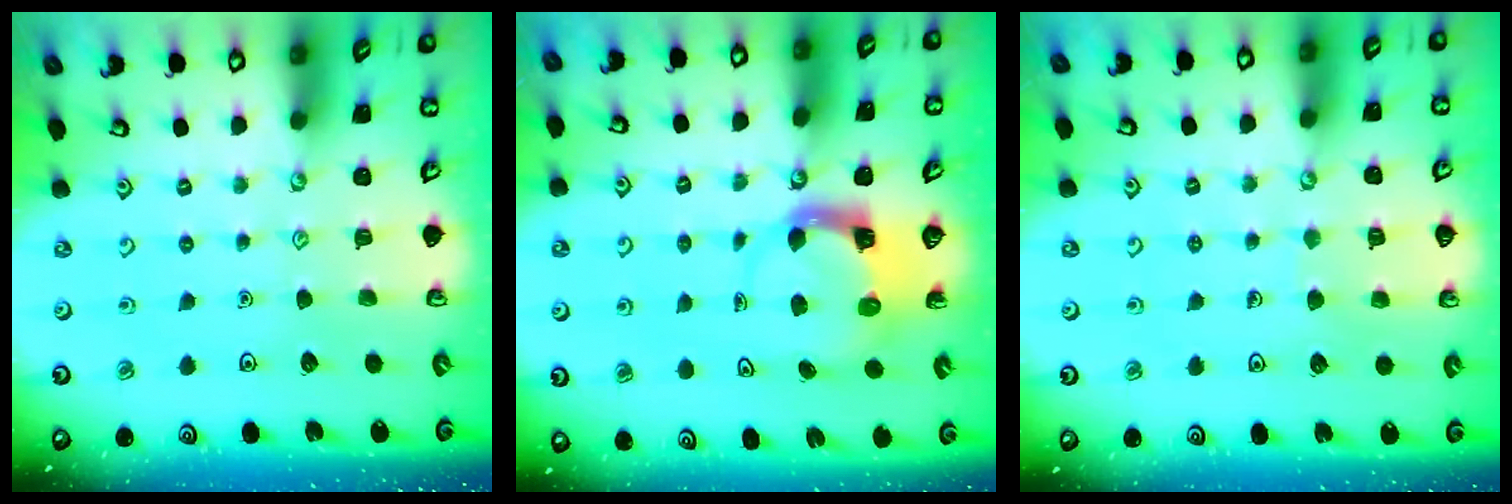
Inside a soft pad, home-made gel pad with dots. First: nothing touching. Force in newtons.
{"total": 3.8, "press": 3.7, "slide": 0.5}
{"total": 4.6, "press": 4.6, "slide": 0.3}